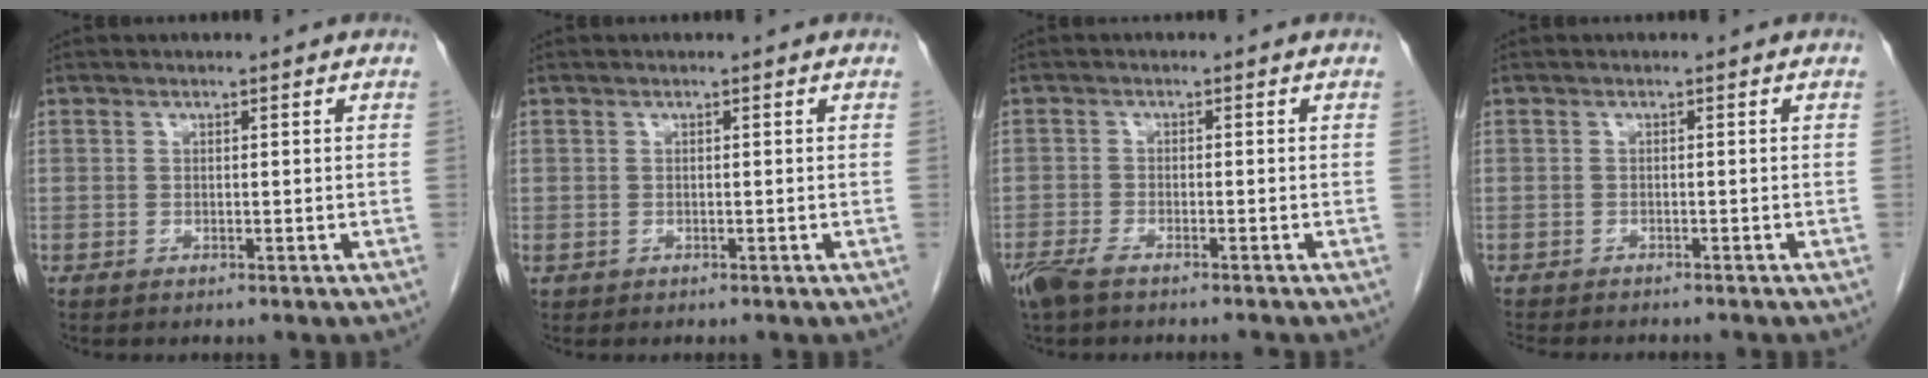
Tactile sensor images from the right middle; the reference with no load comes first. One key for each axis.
{"total": 0.0}
{"total": 5.5, "fx": -4.5, "fy": 1.1, "fz": 3.0, "tx": -0.055, "ty": -0.011, "tz": -0.078}
{"total": 7.6, "fx": -6.7, "fy": 1.7, "fz": 3.1, "tx": -0.046, "ty": -0.008, "tz": -0.092}